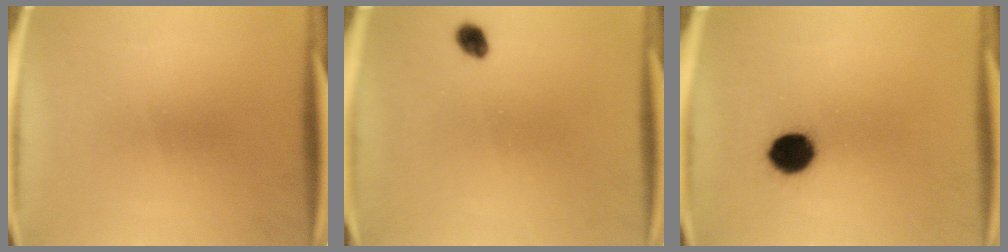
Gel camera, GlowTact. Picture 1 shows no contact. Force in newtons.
{"total": 2.0}
{"total": 8.1}